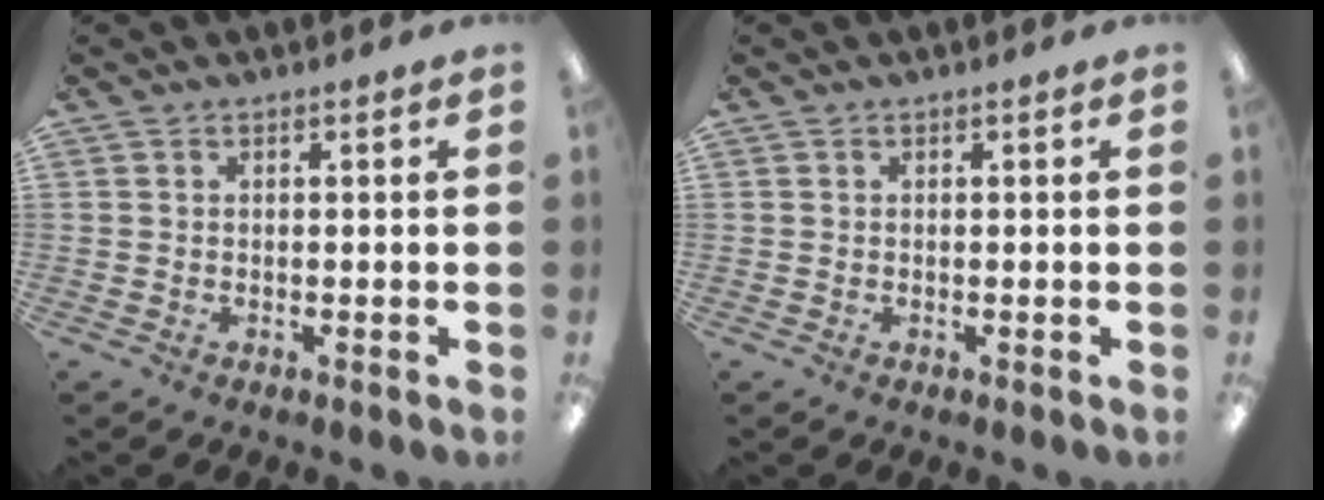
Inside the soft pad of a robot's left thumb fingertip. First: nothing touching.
{"total": 0.0}